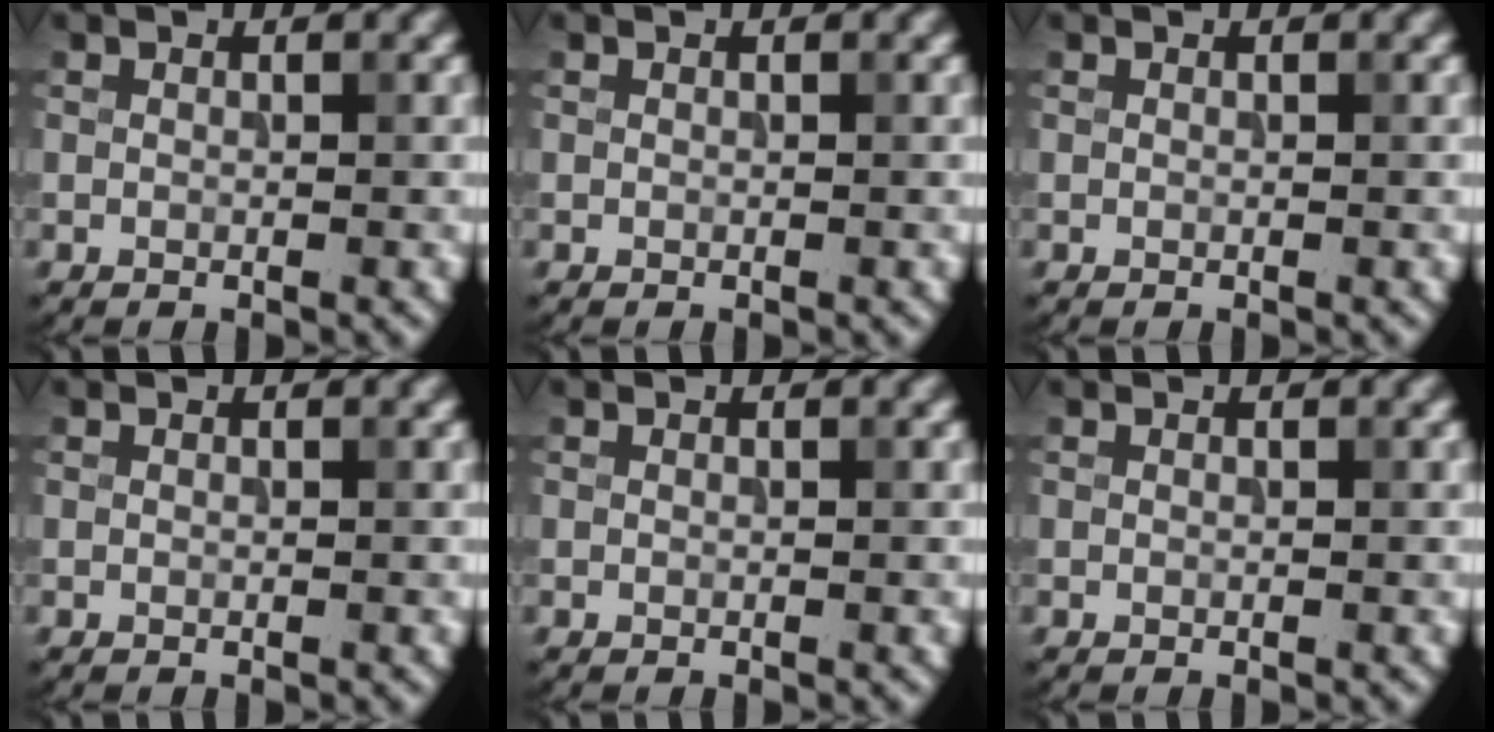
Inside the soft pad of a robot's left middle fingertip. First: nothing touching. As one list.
[{"total": 0.0}, {"total": 0.0}, {"total": 0.0}, {"total": 0.0}, {"total": 0.0}]